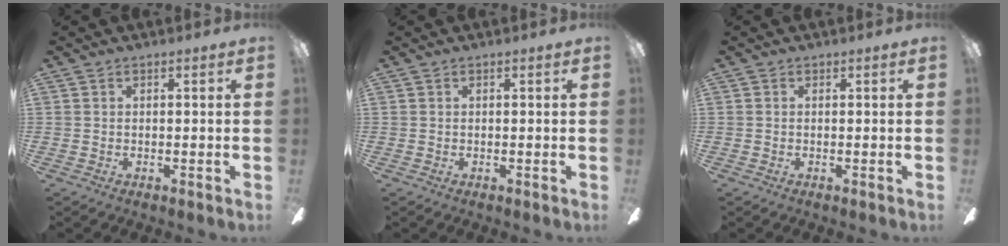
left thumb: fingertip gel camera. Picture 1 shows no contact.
{"total": 0.0}
{"total": 0.0}